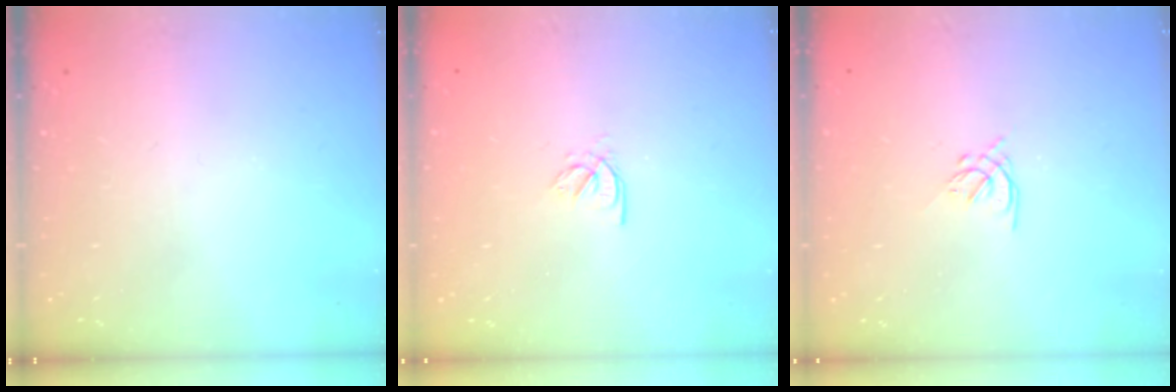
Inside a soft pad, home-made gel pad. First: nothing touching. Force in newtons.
{"total": 2.0, "press": 2.0, "slide": 0.4}
{"total": 1.3, "press": 1.1, "slide": 0.6}